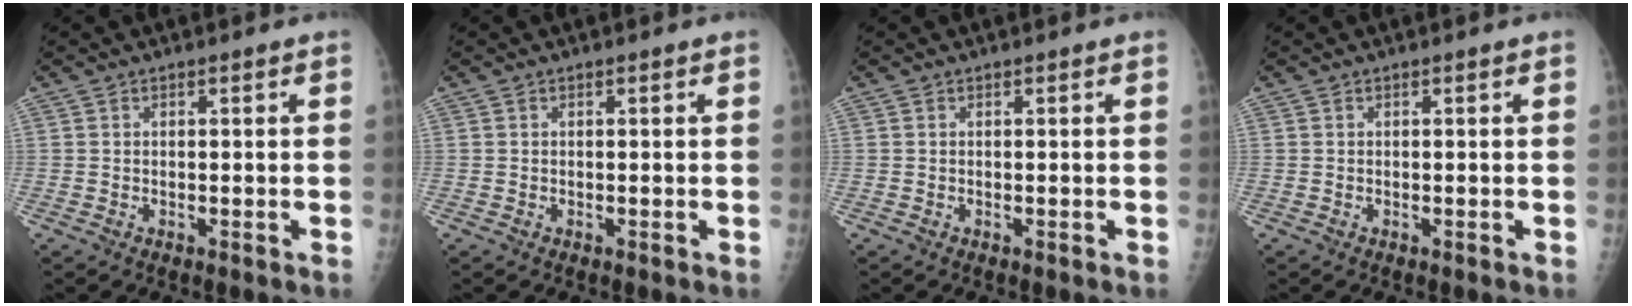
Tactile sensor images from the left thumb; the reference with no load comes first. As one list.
[{"total": 0.0}, {"total": 0.0}, {"total": 0.0}]